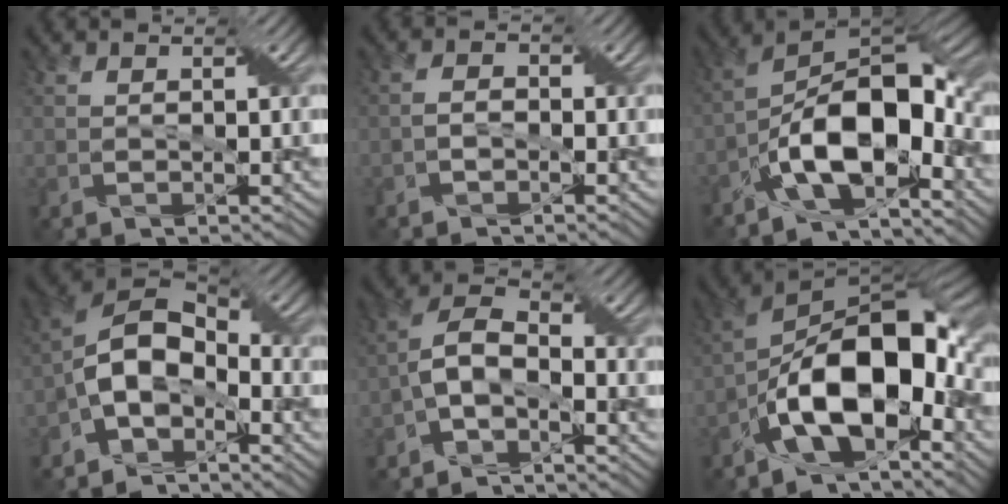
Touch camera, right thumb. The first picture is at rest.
{"total": 1.5, "force": [-0.9, 0.9, 0.9], "torque": [-0.019, 0.006, -0.020]}
{"total": 14.4, "force": [-5.9, 6.5, 11.5], "torque": [-0.195, -0.007, -0.121]}
{"total": 9.7, "force": [-3.8, 5.8, 6.8], "torque": [-0.132, 0.007, -0.090]}
{"total": 6.3, "force": [-2.8, 3.4, 4.5], "torque": [-0.096, 0.015, -0.069]}
{"total": 16.8, "force": [-5.6, 8.1, 13.6], "torque": [-0.230, -0.006, -0.111]}